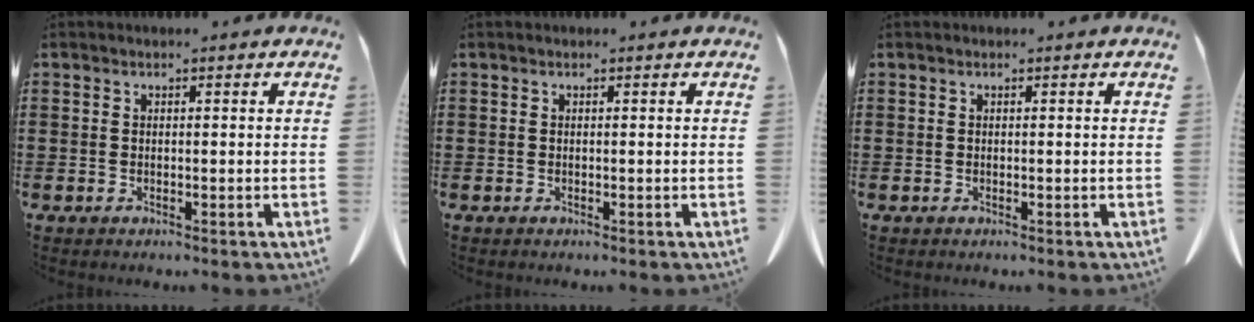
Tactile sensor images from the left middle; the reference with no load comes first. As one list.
[{"total": 0.0}, {"total": 0.0}]